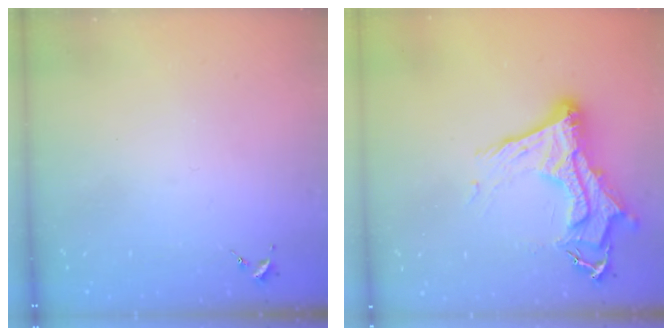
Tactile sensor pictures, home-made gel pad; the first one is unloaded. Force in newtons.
{"total": 18.3, "press": 18.2, "slide": 1.5}